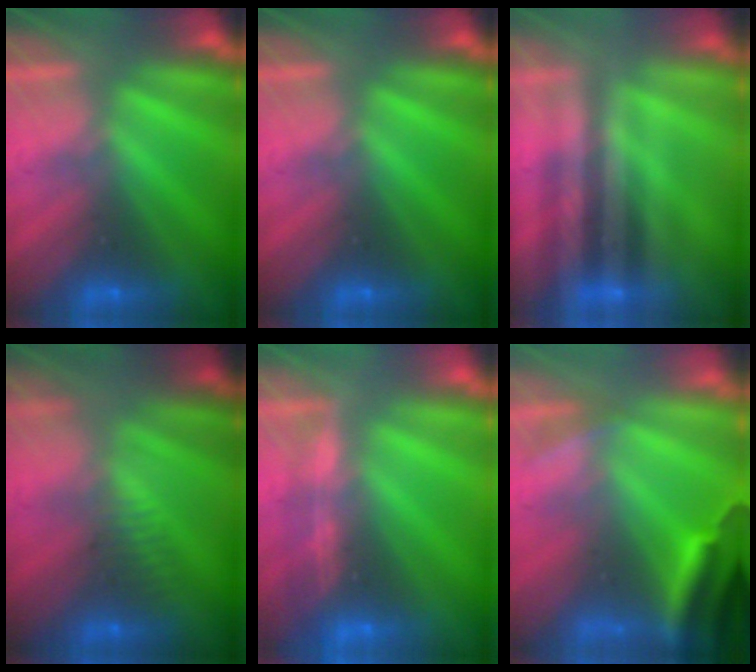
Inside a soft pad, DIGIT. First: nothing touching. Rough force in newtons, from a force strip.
{"total": 0.0}
{"total": 2.2}
{"total": 2.8}
{"total": 1.5}
{"total": 3.5}